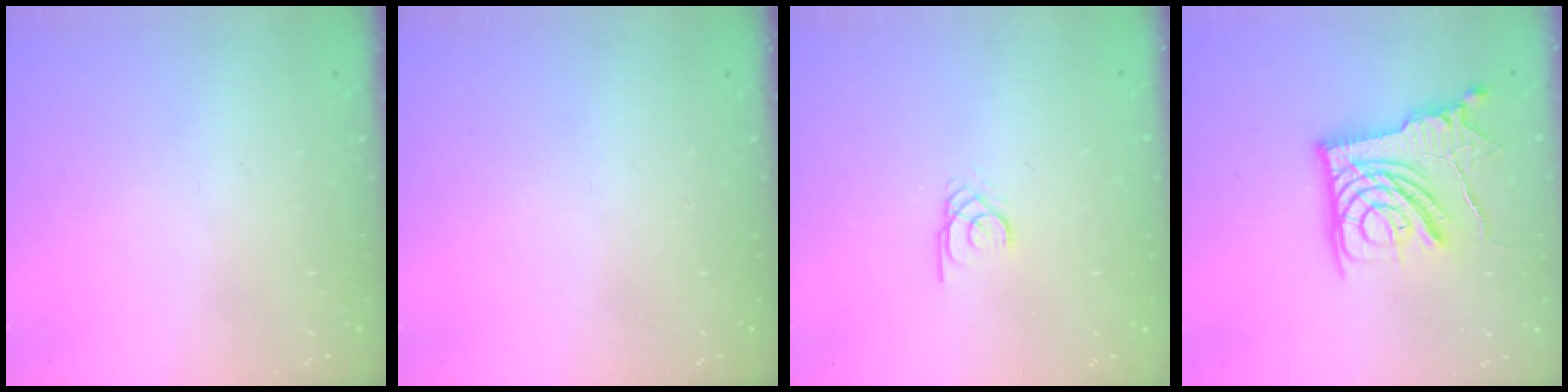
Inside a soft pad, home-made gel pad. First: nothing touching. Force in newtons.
{"total": 0.0}
{"total": 1.9, "press": 1.9, "slide": 0.0}
{"total": 14.2, "press": 14.1, "slide": 1.1}